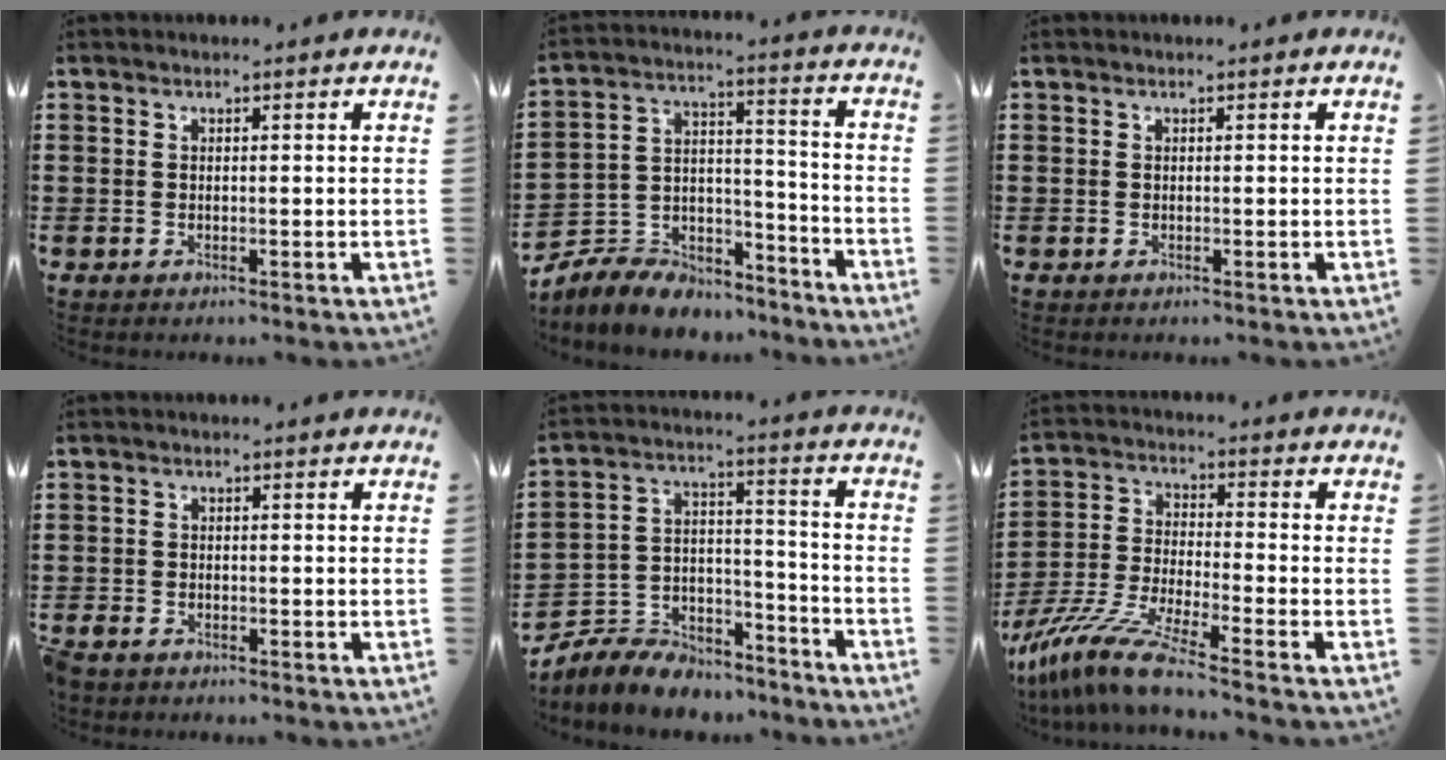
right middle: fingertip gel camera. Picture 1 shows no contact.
{"total": 6.8, "force": [-6.4, 2.3, 0.4], "torque": [-0.022, 0.003, -0.129]}
{"total": 0.0}
{"total": 1.4, "force": [-1.3, 0.6, 0.3], "torque": [-0.025, -0.004, -0.032]}
{"total": 7.0, "force": [-6.6, 2.2, 0.4], "torque": [-0.019, 0.007, -0.133]}
{"total": 9.8, "force": [-8.4, 0.0, 5.2], "torque": [-0.123, -0.010, -0.171]}